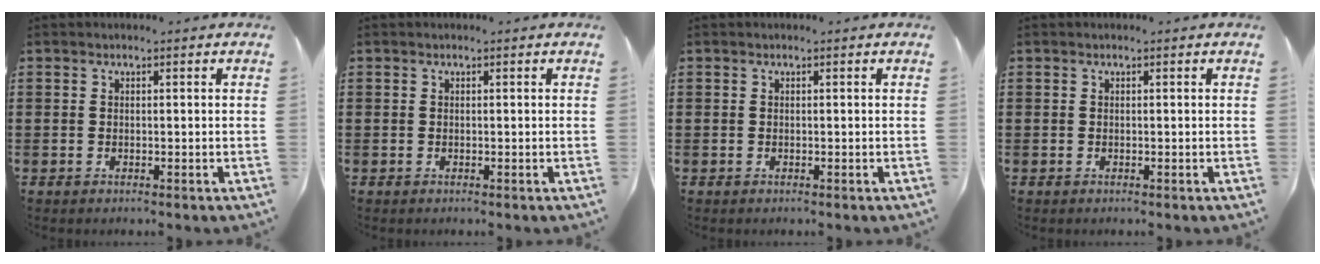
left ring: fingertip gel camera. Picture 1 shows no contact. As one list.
[{"total": 0.0}, {"total": 0.0}, {"total": 0.0}]